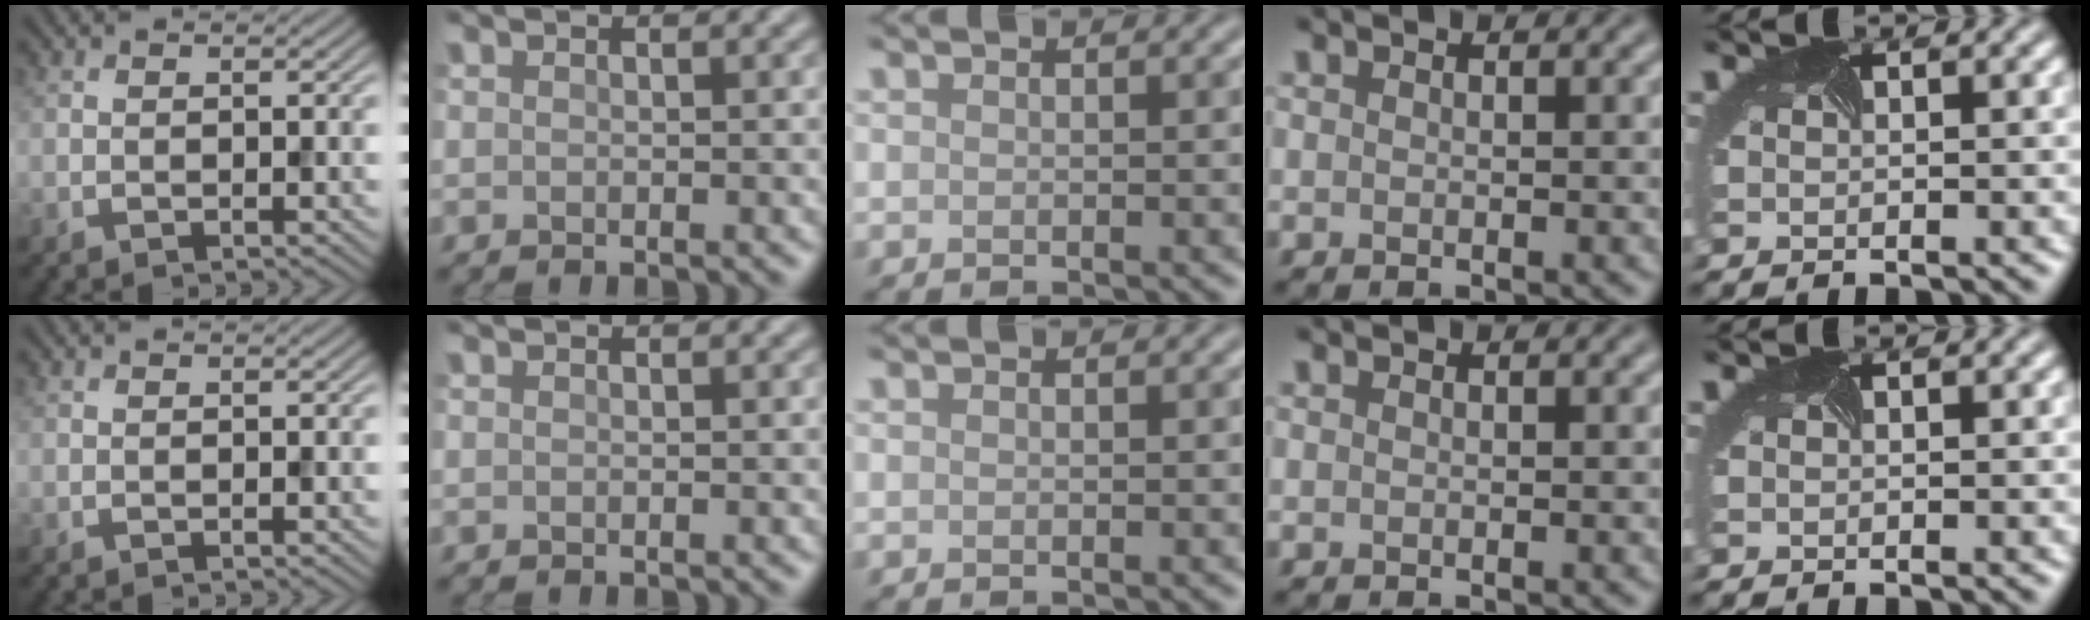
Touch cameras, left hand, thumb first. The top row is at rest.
{}